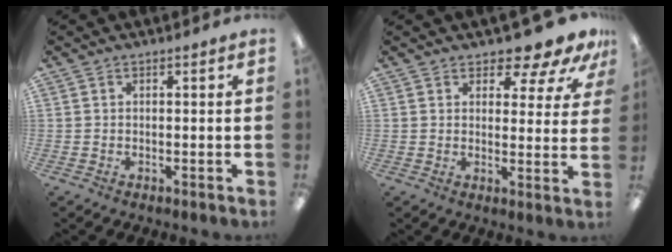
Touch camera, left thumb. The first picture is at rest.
{"total": 9.0, "force": [7.5, 3.1, 4.0], "torque": [-0.054, -0.054, 0.131]}